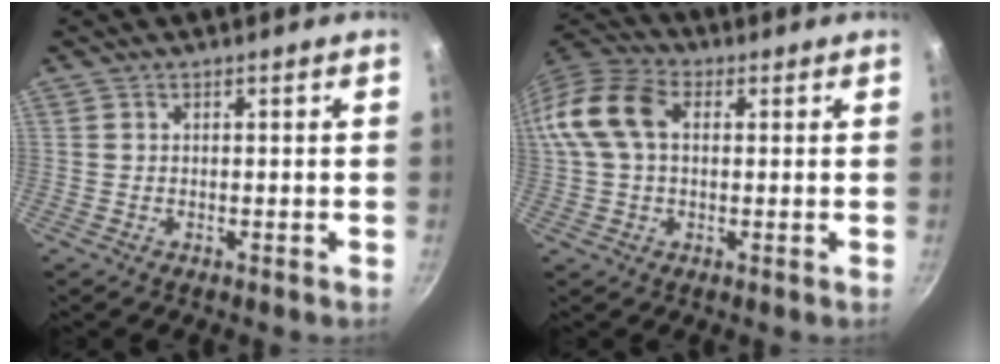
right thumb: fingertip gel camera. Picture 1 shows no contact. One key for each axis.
{"total": 12.7, "fx": 2.2, "fy": 8.4, "fz": 9.4, "tx": -0.176, "ty": 0.027, "tz": 0.025}